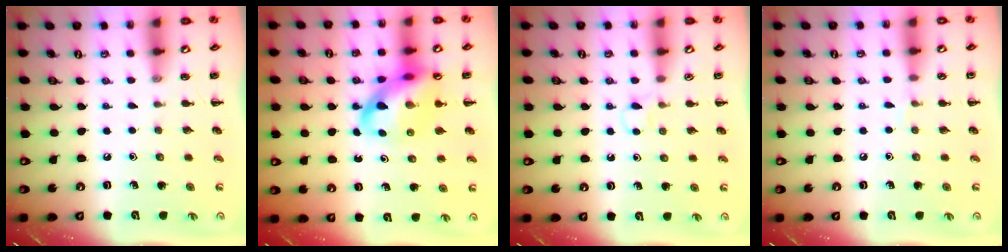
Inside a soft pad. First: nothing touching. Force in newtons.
{"total": 15.2, "press": 14.6, "slide": 3.9}
{"total": 2.8, "press": 2.6, "slide": 1.2}
{"total": 3.8, "press": 3.6, "slide": 1.2}